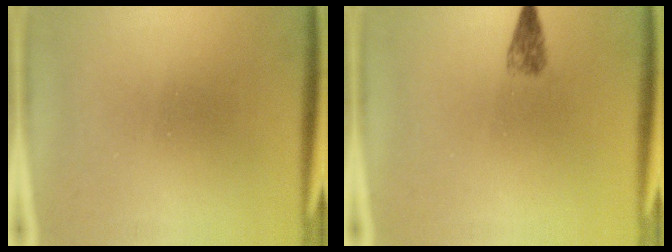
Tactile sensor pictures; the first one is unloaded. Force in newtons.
{"total": 1.4}